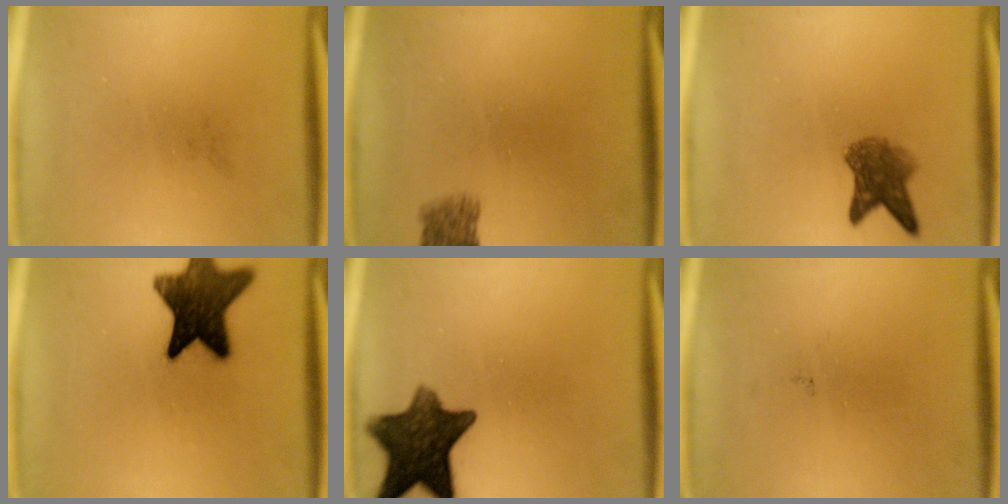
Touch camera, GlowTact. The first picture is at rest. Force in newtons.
{"total": 2.9}
{"total": 5.3}
{"total": 14.9}
{"total": 12.1}
{"total": 0.0}